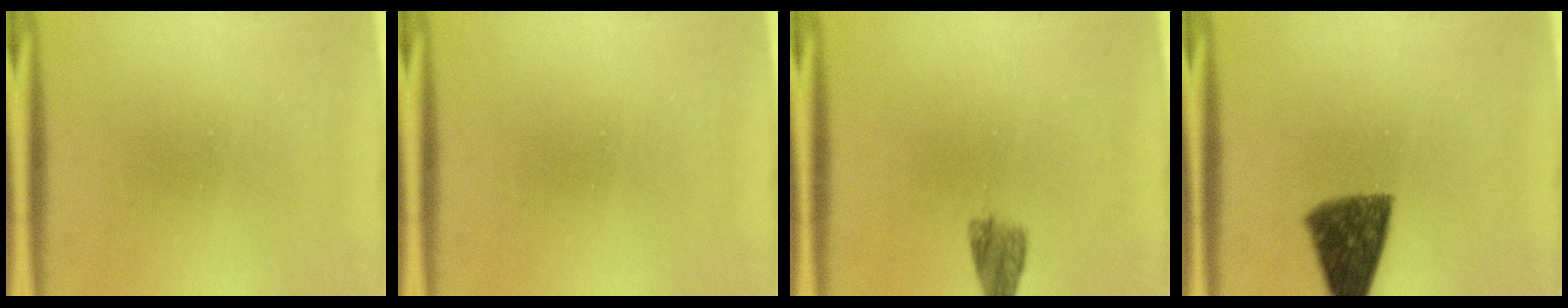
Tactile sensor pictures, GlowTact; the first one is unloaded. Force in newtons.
{"total": 0.0}
{"total": 2.1}
{"total": 9.7}